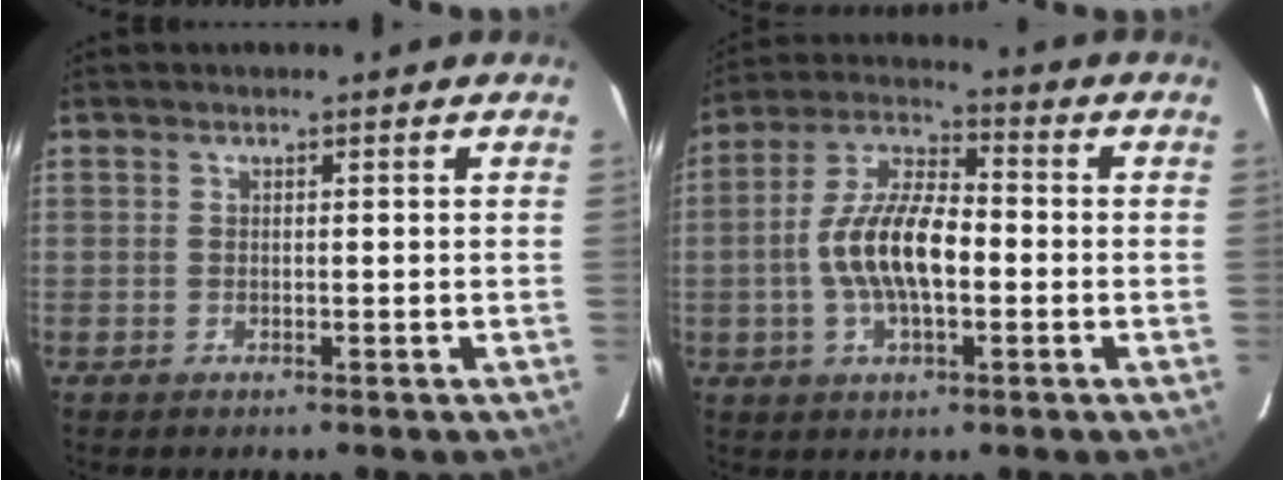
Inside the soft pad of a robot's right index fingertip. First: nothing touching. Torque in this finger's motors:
{"motor_torque": [1.06, -0.14, 0.43, 0.14]}